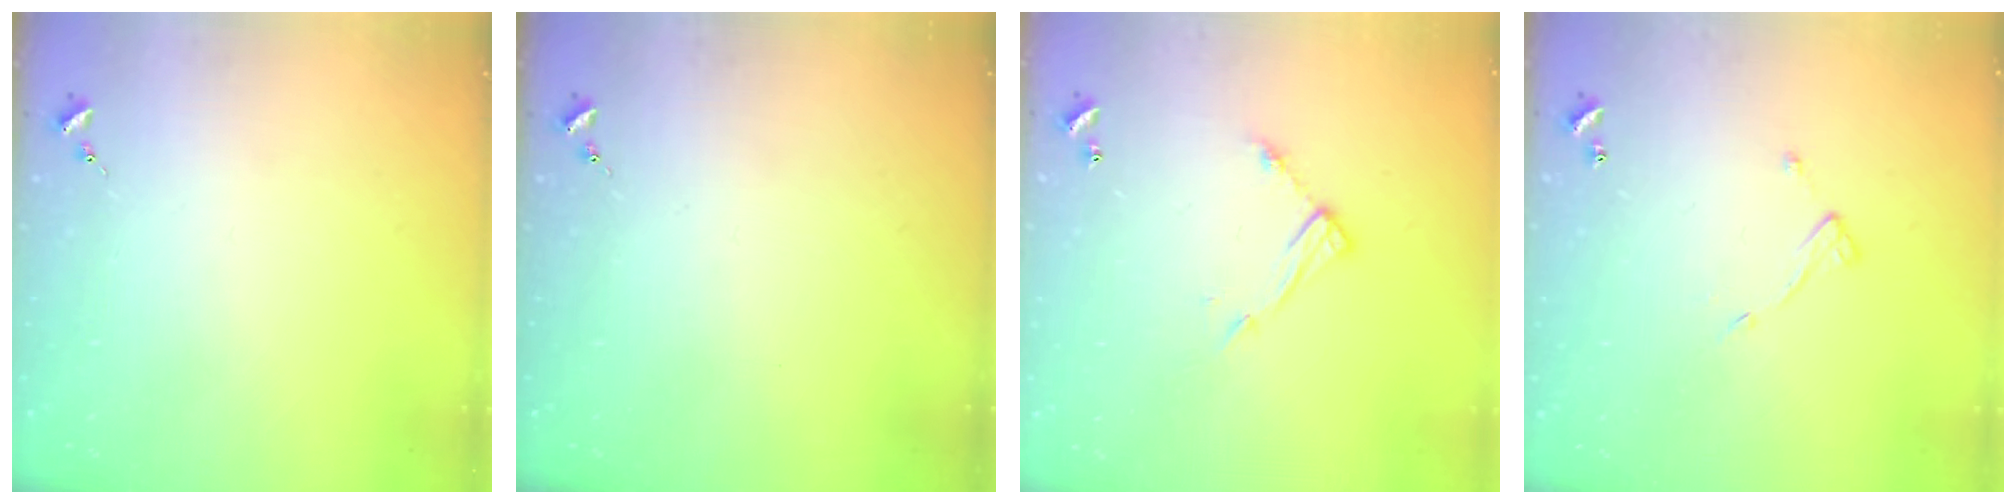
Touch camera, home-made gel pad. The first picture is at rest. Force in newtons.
{"total": 0.0}
{"total": 10.0, "press": 9.9, "slide": 0.5}
{"total": 7.2, "press": 7.2, "slide": 0.5}